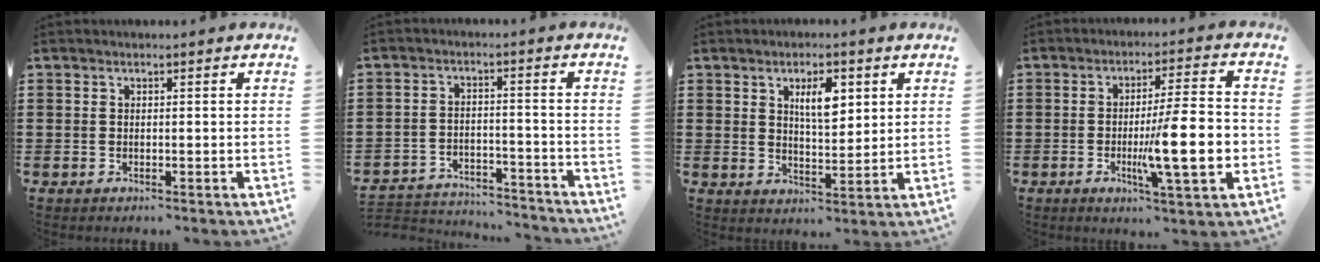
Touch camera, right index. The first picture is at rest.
{"total": 4.2, "force": [-4.1, 0.5, 0.6], "torque": [-0.014, 0.006, -0.086]}
{"total": 5.4, "force": [2.2, 2.1, 4.4], "torque": [-0.079, 0.001, 0.034]}
{"total": 13.1, "force": [-2.4, 2.3, 12.6], "torque": [-0.188, -0.011, -0.043]}